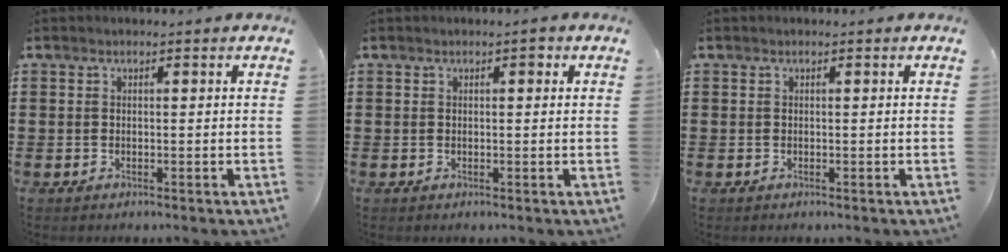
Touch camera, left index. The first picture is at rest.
{"total": 1.1, "force": [0.4, 0.3, 1.0], "torque": [-0.011, 0.002, 0.004]}
{"total": 0.0}